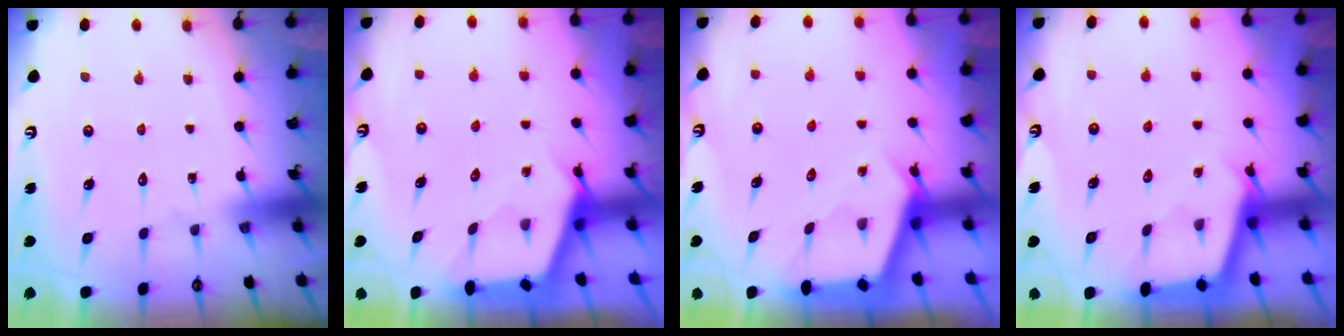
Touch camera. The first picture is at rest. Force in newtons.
{"total": 2.7, "press": 2.7, "slide": 0.3}
{"total": 2.7, "press": 2.7, "slide": 0.3}
{"total": 2.9, "press": 2.8, "slide": 0.3}